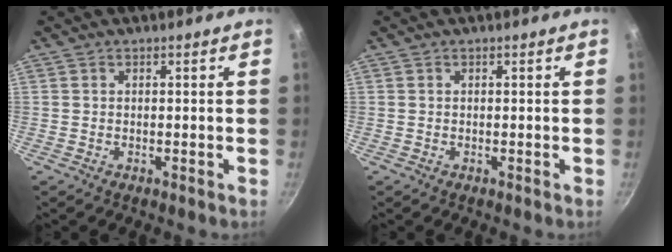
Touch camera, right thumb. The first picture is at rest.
{"total": 0.0}